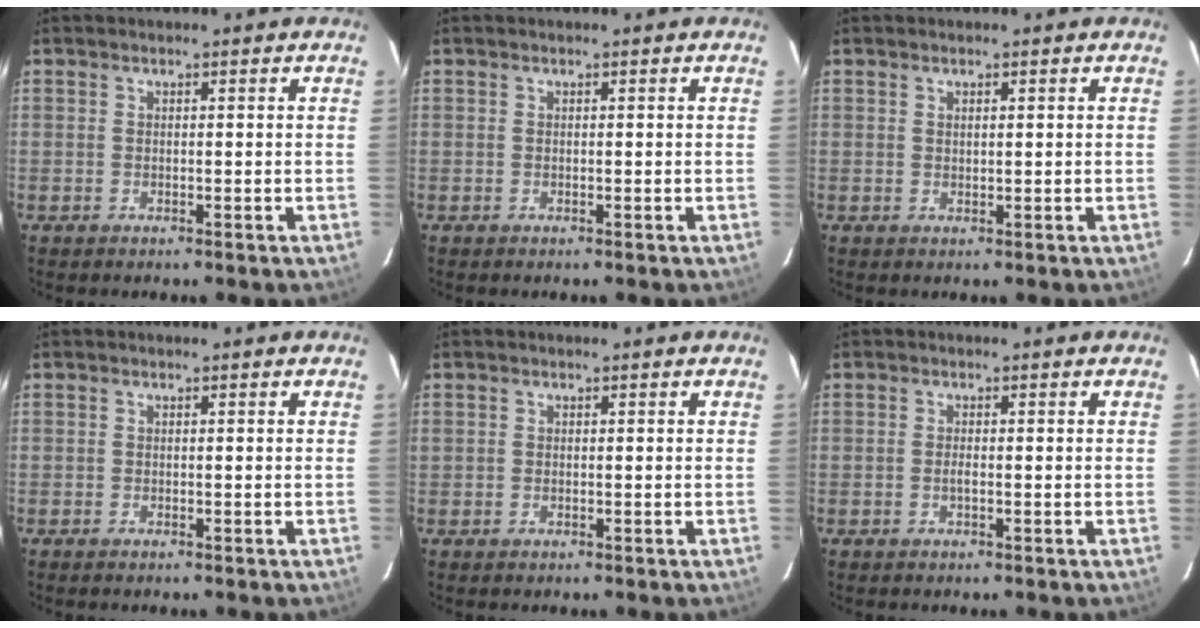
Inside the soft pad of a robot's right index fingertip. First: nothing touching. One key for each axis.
{"total": 0.0}
{"total": 0.8, "fx": 0.5, "fy": 0.3, "fz": 0.5, "tx": -0.009, "ty": 0.002, "tz": 0.010}
{"total": 0.0}
{"total": 0.5, "fx": -0.1, "fy": 0.5, "fz": 0.2, "tx": -0.002, "ty": 0.000, "tz": -0.002}
{"total": 0.8, "fx": -0.3, "fy": 0.2, "fz": 0.7, "tx": -0.015, "ty": -0.001, "tz": -0.006}